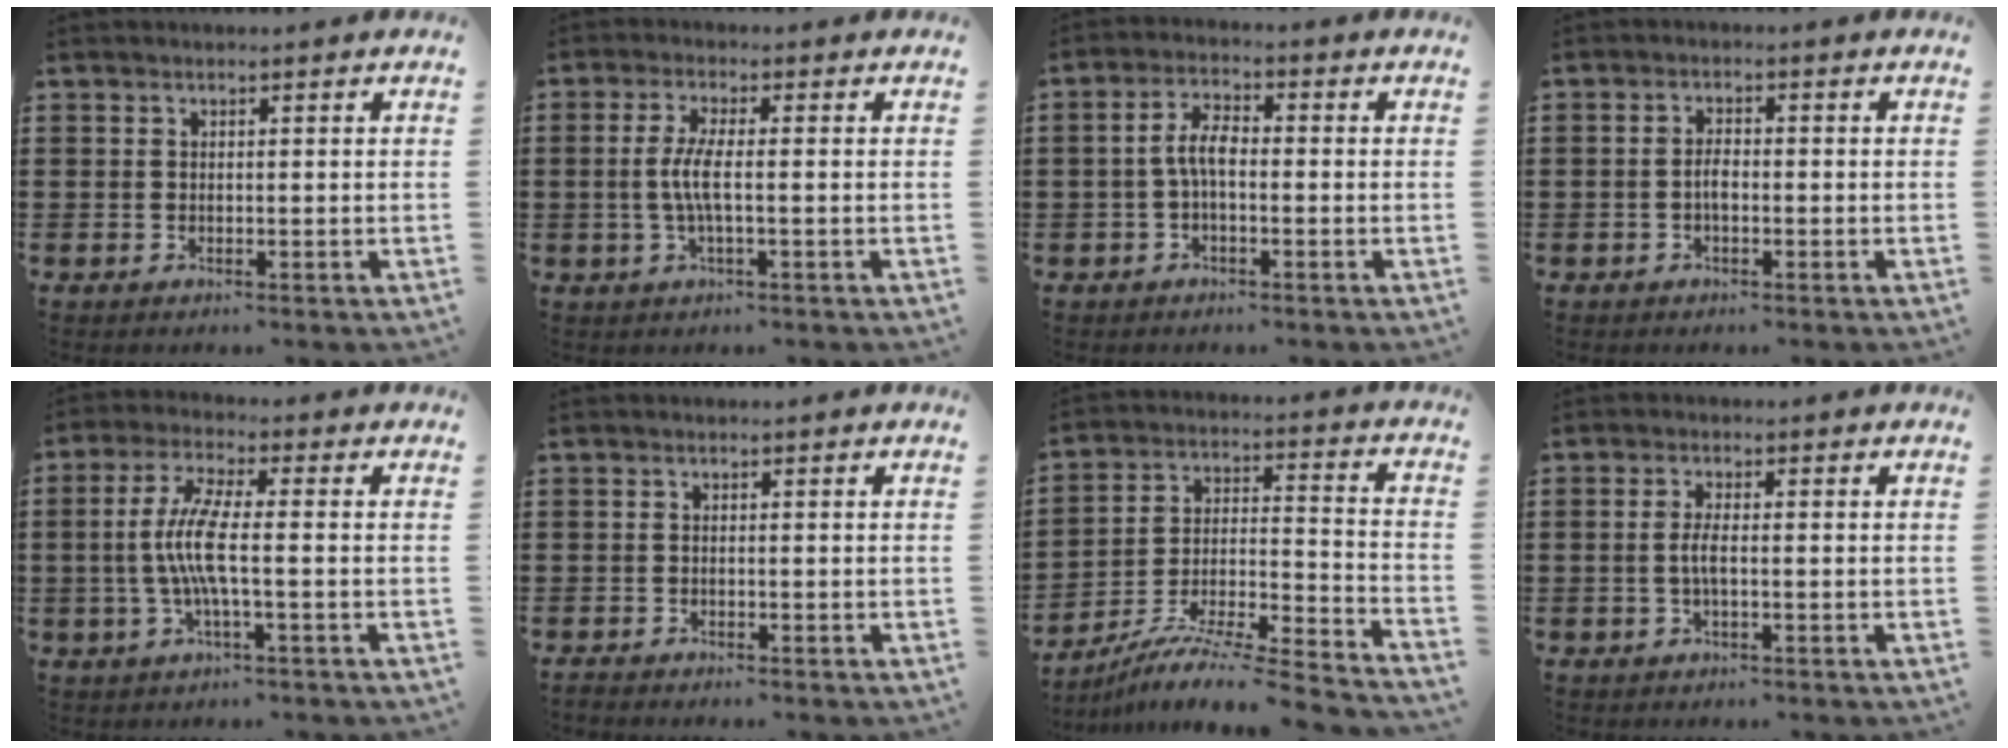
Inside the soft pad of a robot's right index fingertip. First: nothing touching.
{"total": 4.4, "force": [-0.5, 0.8, 4.3], "torque": [-0.100, -0.006, -0.019]}
{"total": 4.5, "force": [-0.5, 1.7, 4.1], "torque": [-0.087, 0.005, -0.014]}
{"total": 2.2, "force": [-0.7, 1.0, 1.8], "torque": [-0.043, 0.000, -0.016]}
{"total": 7.2, "force": [-1.1, 1.1, 7.0], "torque": [-0.160, -0.015, -0.031]}
{"total": 0.6, "force": [-0.6, -0.1, -0.2], "torque": [0.005, 0.002, -0.011]}
{"total": 7.7, "force": [-6.8, -0.2, 3.5], "torque": [-0.056, 0.000, -0.139]}
{"total": 2.7, "force": [-0.5, 0.6, 2.6], "torque": [-0.063, -0.004, -0.014]}